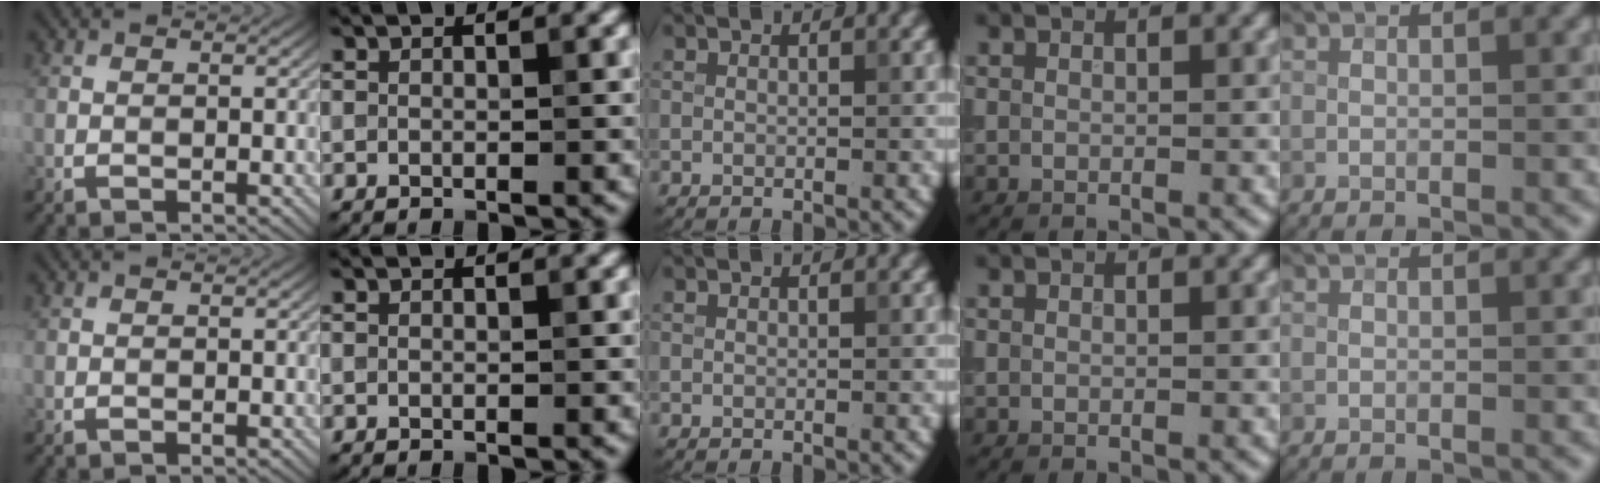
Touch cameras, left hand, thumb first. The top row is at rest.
{}